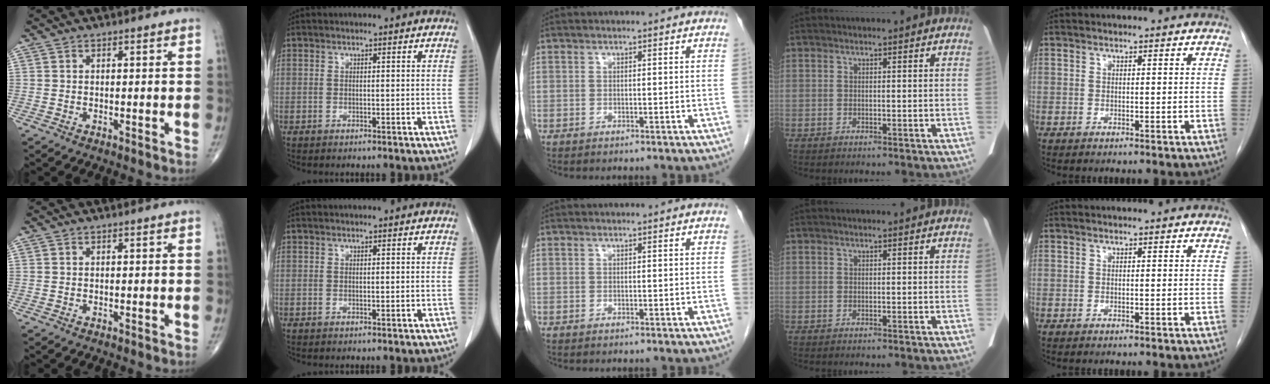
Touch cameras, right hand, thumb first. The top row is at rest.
{}